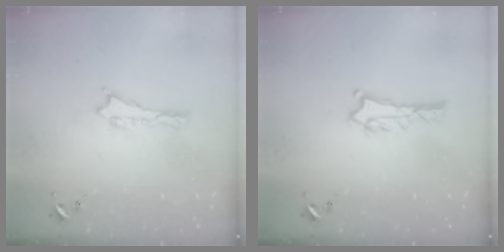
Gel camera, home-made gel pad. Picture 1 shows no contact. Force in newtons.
{"total": 2.0, "press": 2.0, "slide": 0.3}